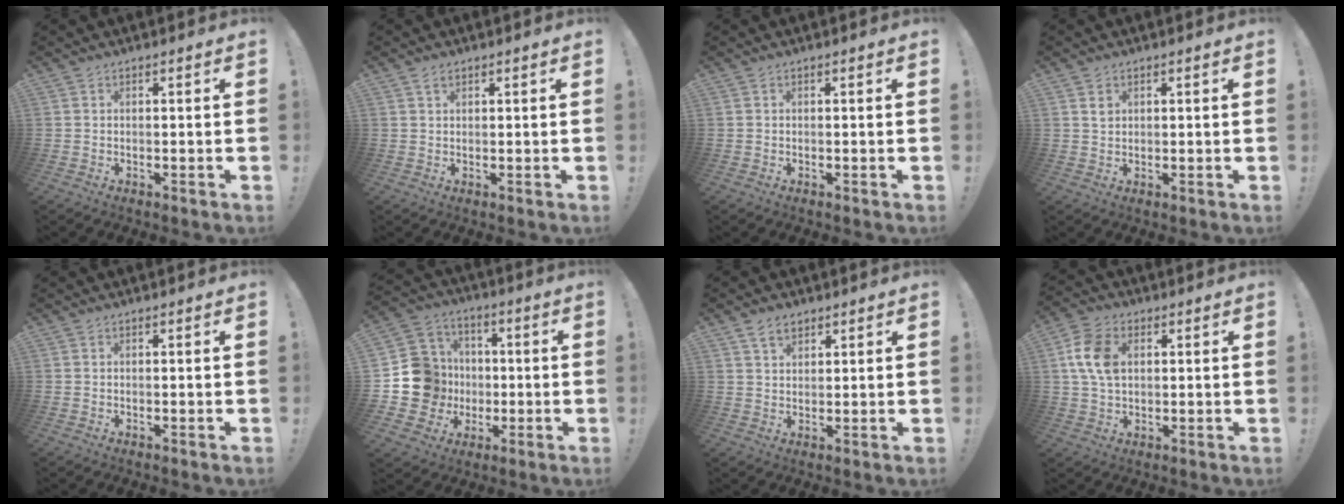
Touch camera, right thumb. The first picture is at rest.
{"total": 1.5, "force": [1.0, 0.8, 0.7], "torque": [-0.008, -0.002, 0.018]}
{"total": 0.0}
{"total": 1.9, "force": [1.0, 1.4, 0.9], "torque": [-0.004, -0.004, 0.016]}
{"total": 0.0}
{"total": 16.2, "force": [-1.5, 15.1, 5.6], "torque": [-0.083, 0.018, -0.003]}
{"total": 4.6, "force": [3.1, 2.7, 2.1], "torque": [-0.027, -0.014, 0.055]}
{"total": 11.9, "force": [2.3, 8.6, 7.8], "torque": [-0.136, 0.007, 0.046]}